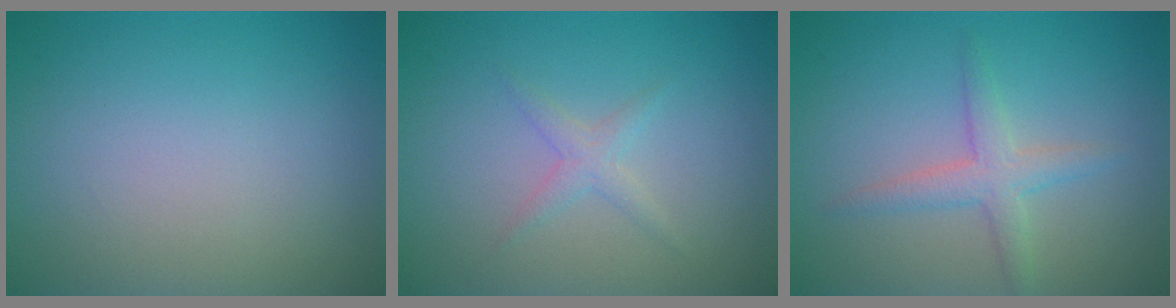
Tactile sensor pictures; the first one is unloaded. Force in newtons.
{"total": 1.3, "press": 1.3, "slide": 0.1}
{"total": 2.5, "press": 2.5, "slide": 0.1}